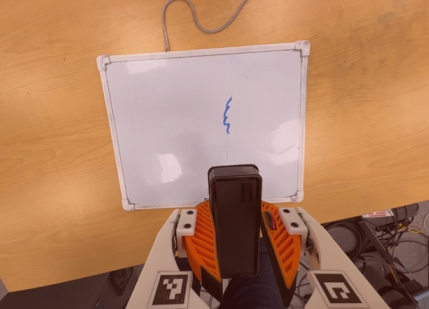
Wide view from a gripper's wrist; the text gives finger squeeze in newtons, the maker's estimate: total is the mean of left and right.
{"total": 8.3, "left": 9.1, "right": 7.4}